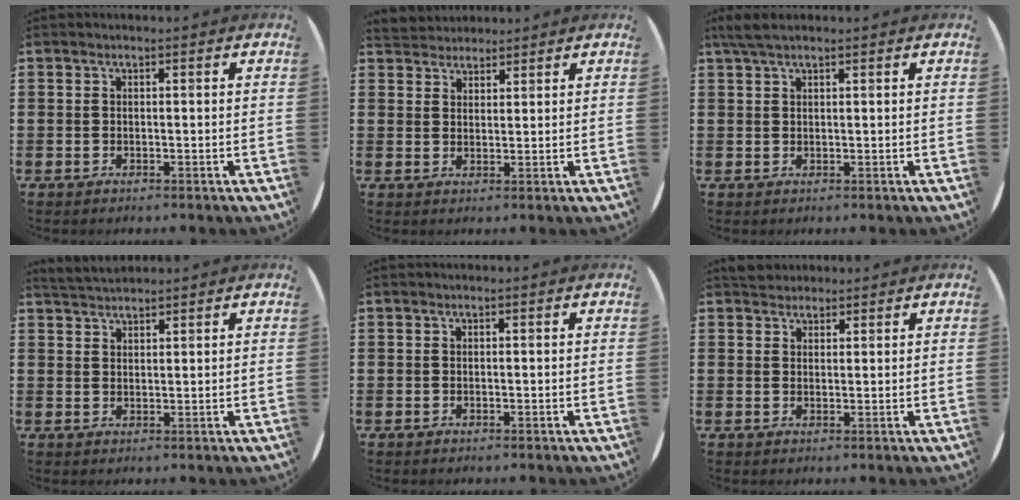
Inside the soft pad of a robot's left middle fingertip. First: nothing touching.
{"total": 2.9, "force": [2.7, 1.1, -0.3], "torque": [-0.002, 0.000, 0.053]}
{"total": 2.5, "force": [1.8, 0.5, 1.6], "torque": [-0.034, 0.004, 0.033]}
{"total": 2.9, "force": [2.9, 0.5, 0.4], "torque": [-0.014, -0.003, 0.055]}
{"total": 0.0}
{"total": 2.2, "force": [2.1, 0.8, -0.1], "torque": [0.004, 0.001, 0.040]}